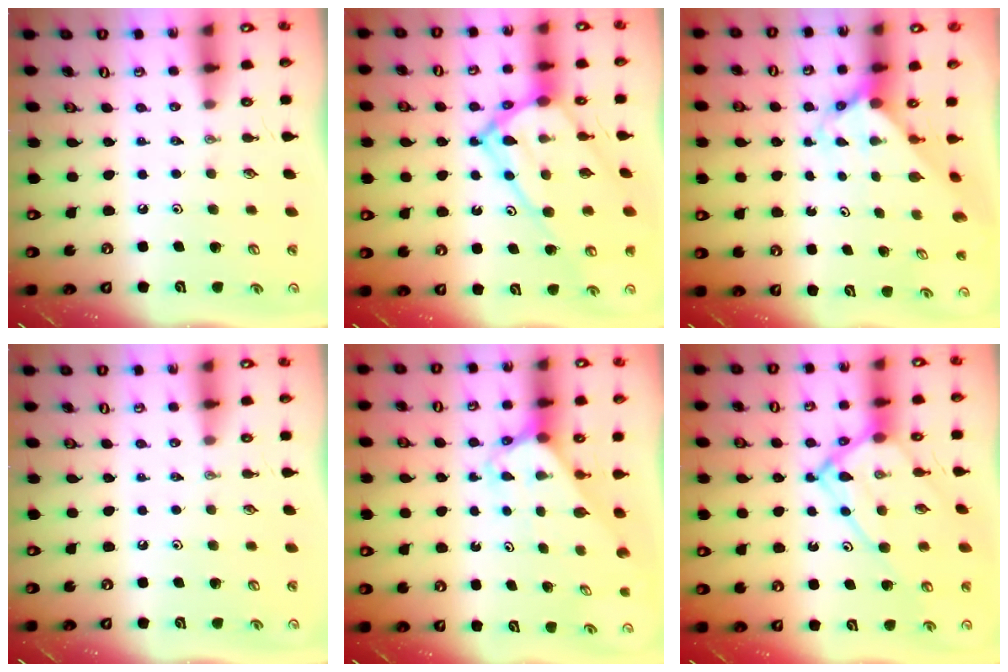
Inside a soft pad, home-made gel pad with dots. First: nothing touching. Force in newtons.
{"total": 18.5, "press": 18.3, "slide": 2.3}
{"total": 3.4, "press": 3.4, "slide": 0.3}
{"total": 0.0}
{"total": 2.6, "press": 2.6, "slide": 0.2}
{"total": 14.1, "press": 14.0, "slide": 1.6}